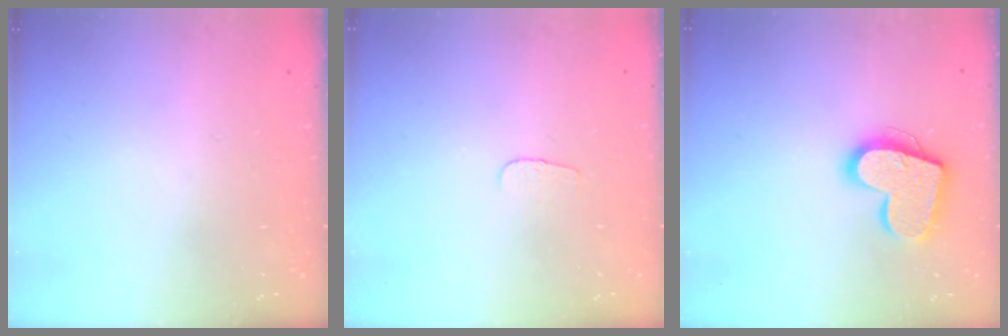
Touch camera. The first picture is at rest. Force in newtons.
{"total": 2.9, "press": 2.8, "slide": 0.3}
{"total": 16.4, "press": 16.4, "slide": 1.2}